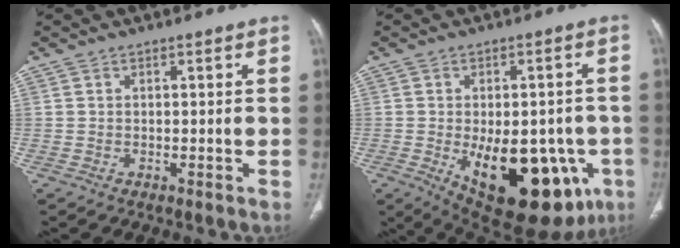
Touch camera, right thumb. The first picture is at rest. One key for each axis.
{"total": 23.7, "fx": -7.5, "fy": 12.0, "fz": 19.0, "tx": -0.217, "ty": -0.003, "tz": -0.073}